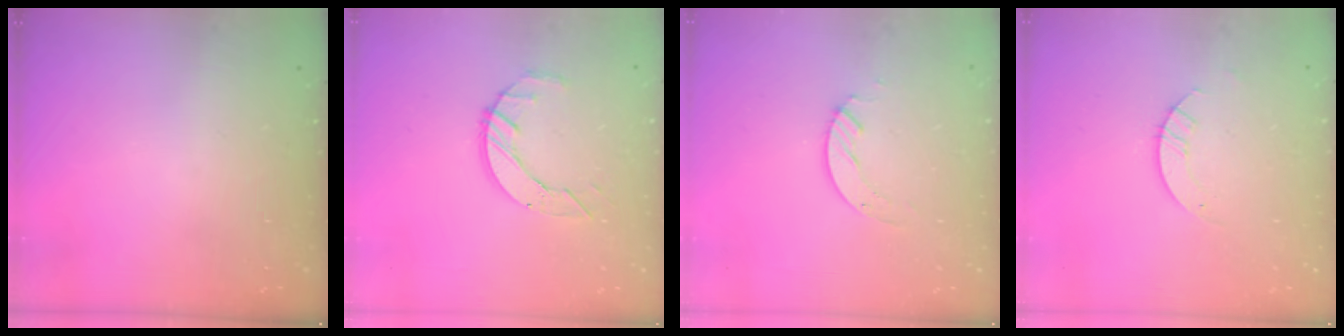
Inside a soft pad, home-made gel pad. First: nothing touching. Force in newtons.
{"total": 7.3, "press": 7.2, "slide": 0.7}
{"total": 3.5, "press": 3.5, "slide": 0.4}
{"total": 2.8, "press": 2.8, "slide": 0.2}